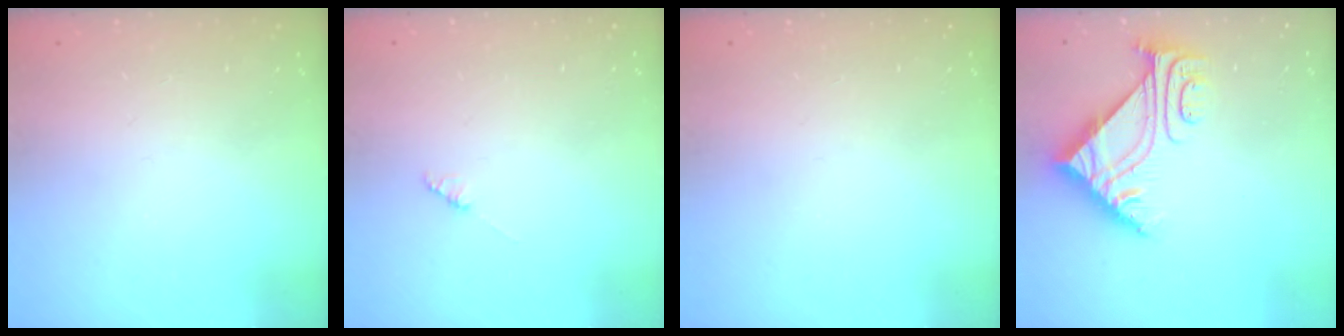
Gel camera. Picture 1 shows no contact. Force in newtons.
{"total": 1.4, "press": 1.4, "slide": 0.2}
{"total": 0.0}
{"total": 7.5, "press": 7.4, "slide": 0.8}